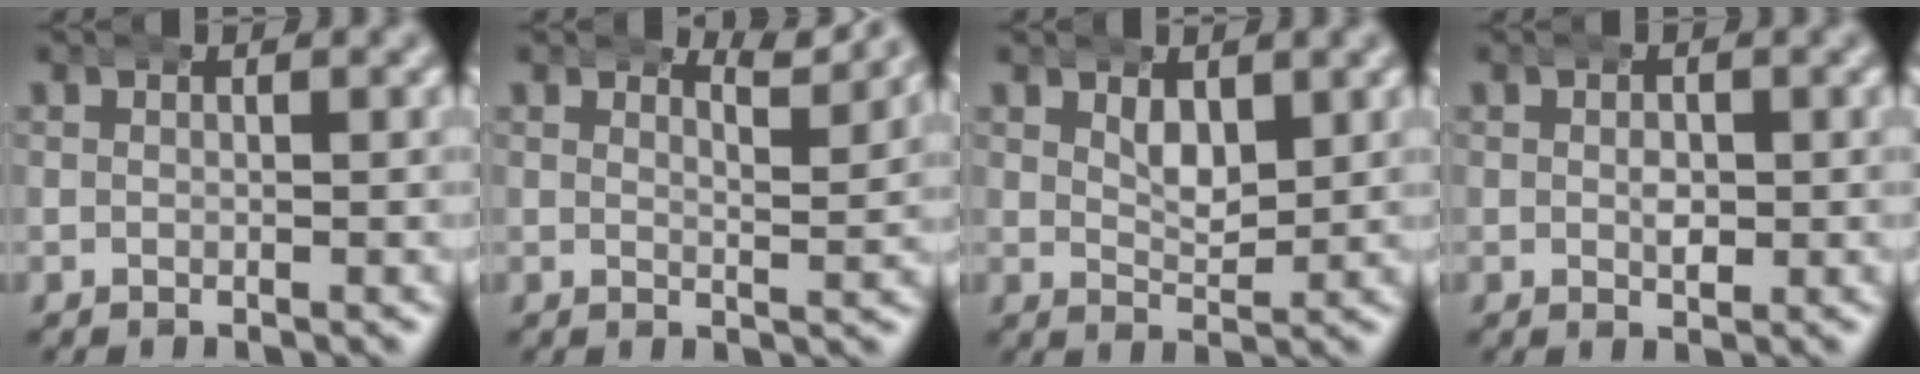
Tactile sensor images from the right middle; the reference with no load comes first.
{"total": 3.0, "force": [2.8, 0.0, 0.9], "torque": [-0.010, -0.011, 0.043]}
{"total": 2.2, "force": [1.4, 0.9, 1.4], "torque": [-0.023, -0.015, 0.027]}
{"total": 1.3, "force": [0.1, 0.9, 0.9], "torque": [-0.017, -0.008, 0.002]}